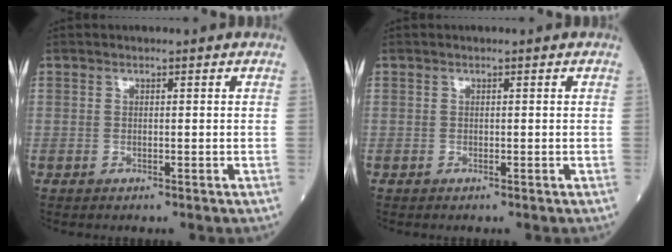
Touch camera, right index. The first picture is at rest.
{"total": 0.0}